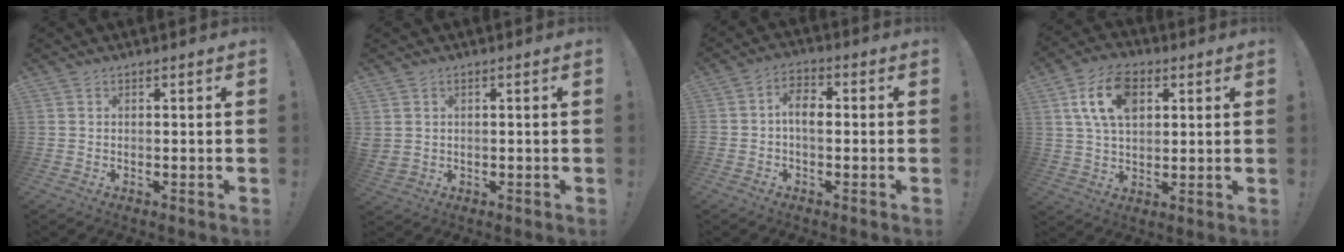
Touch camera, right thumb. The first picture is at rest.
{"total": 2.2, "force": [1.0, 1.7, 0.9], "torque": [-0.020, -0.001, 0.021]}
{"total": 5.8, "force": [-0.3, 3.7, 4.5], "torque": [-0.075, 0.011, -0.004]}
{"total": 13.5, "force": [4.9, 8.4, 9.4], "torque": [-0.171, 0.002, 0.090]}